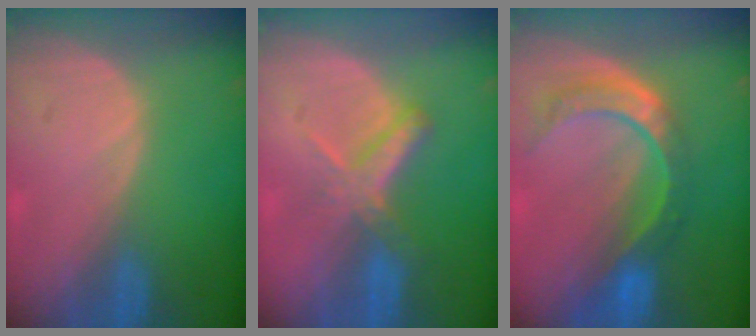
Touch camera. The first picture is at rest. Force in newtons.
{"total": 5.4, "press": 4.9, "slide": 2.2}
{"total": 8.8, "press": 7.3, "slide": 4.9}